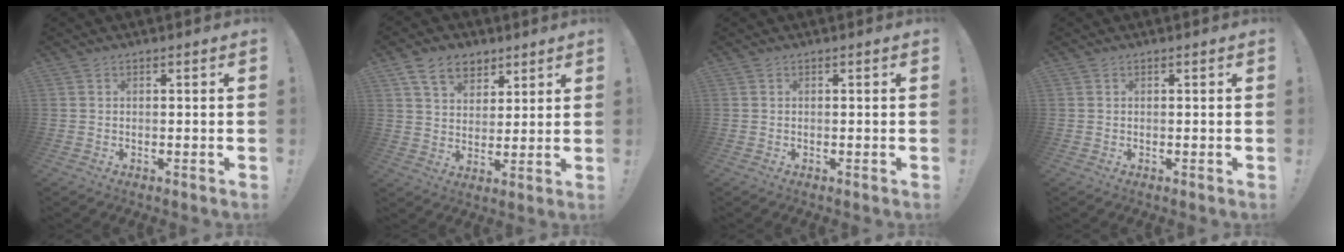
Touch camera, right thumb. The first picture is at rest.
{"total": 10.6, "force": [6.4, 7.4, 4.1], "torque": [-0.063, -0.030, 0.124]}
{"total": 0.0}
{"total": 0.0}